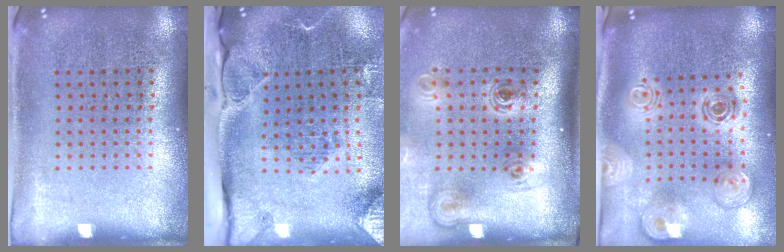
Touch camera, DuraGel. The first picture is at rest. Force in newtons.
{"total": 2.9, "press": 2.2, "slide": 1.8}
{"total": 2.2, "press": 1.5, "slide": 1.7}
{"total": 2.0, "press": 1.7, "slide": 1.0}